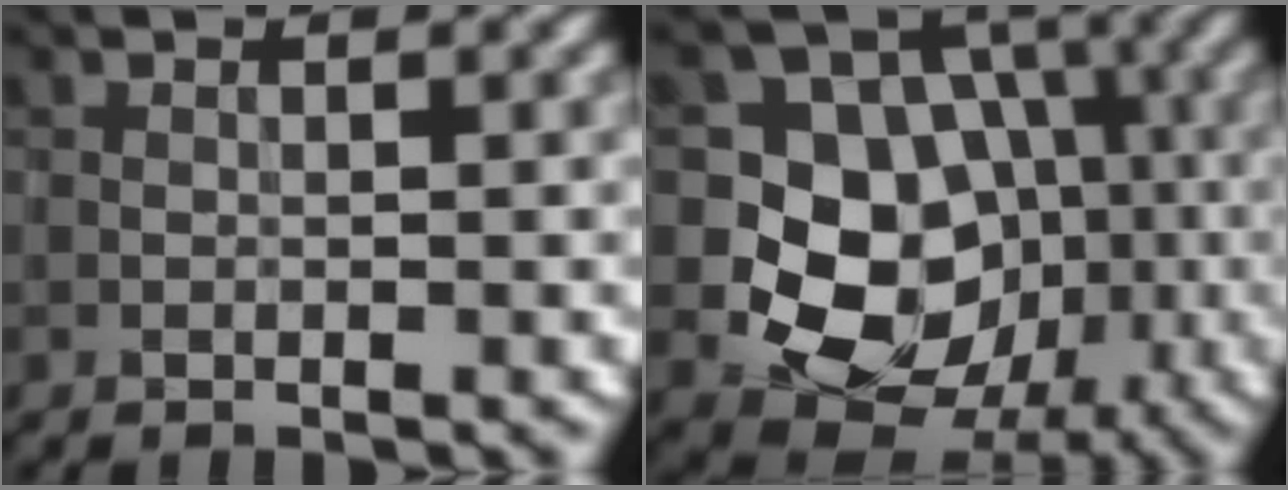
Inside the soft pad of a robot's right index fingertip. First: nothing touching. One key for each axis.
{"total": 9.5, "fx": -2.0, "fy": 8.1, "fz": 4.5, "tx": -0.057, "ty": 0.002, "tz": -0.056}